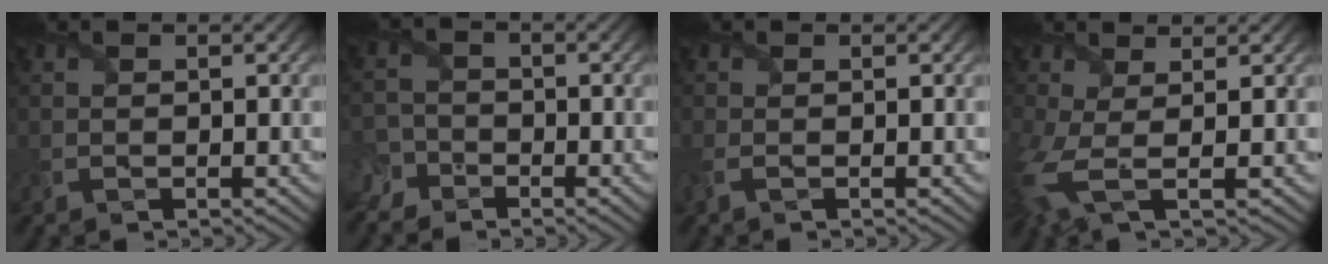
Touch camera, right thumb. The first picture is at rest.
{"total": 3.6, "force": [-2.8, 2.3, 0.4], "torque": [-0.002, 0.001, -0.063]}
{"total": 1.3, "force": [-0.6, 0.5, 1.1], "torque": [-0.038, -0.007, -0.019]}
{"total": 5.1, "force": [-0.3, 1.9, 4.7], "torque": [-0.127, -0.011, -0.008]}